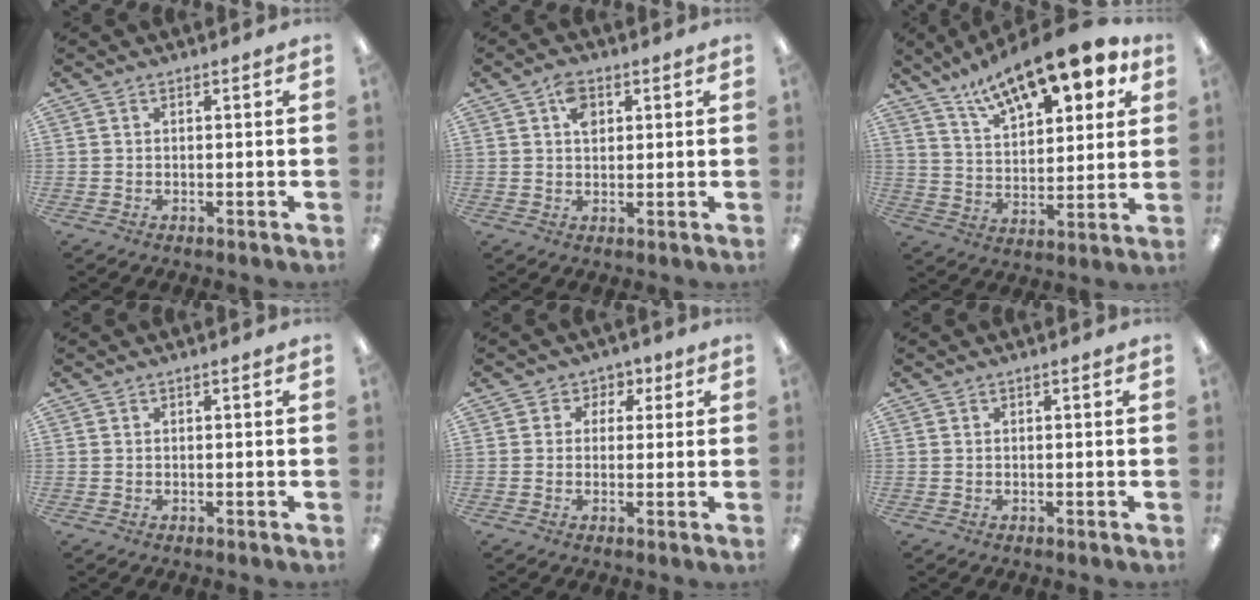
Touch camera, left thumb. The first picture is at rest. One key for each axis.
{"total": 4.7, "fx": 2.0, "fy": 3.1, "fz": 2.9, "tx": -0.038, "ty": -0.003, "tz": 0.031}
{"total": 17.9, "fx": 12.9, "fy": 6.5, "fz": 10.5, "tx": -0.178, "ty": -0.069, "tz": 0.222}
{"total": 0.0}
{"total": 3.4, "fx": 0.4, "fy": 3.3, "fz": 0.7, "tx": -0.013, "ty": 0.011, "tz": 0.005}
{"total": 0.0}